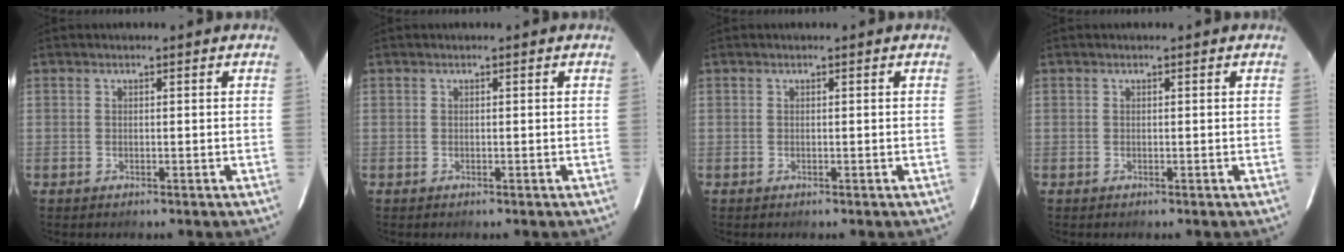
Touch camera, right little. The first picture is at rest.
{"total": 0.0}
{"total": 0.0}
{"total": 0.0}